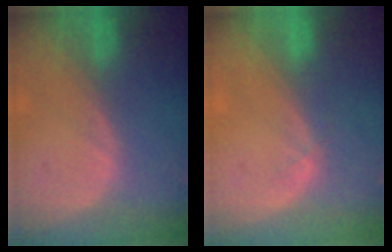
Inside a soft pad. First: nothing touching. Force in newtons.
{"total": 1.4, "press": 1.3, "slide": 0.5}